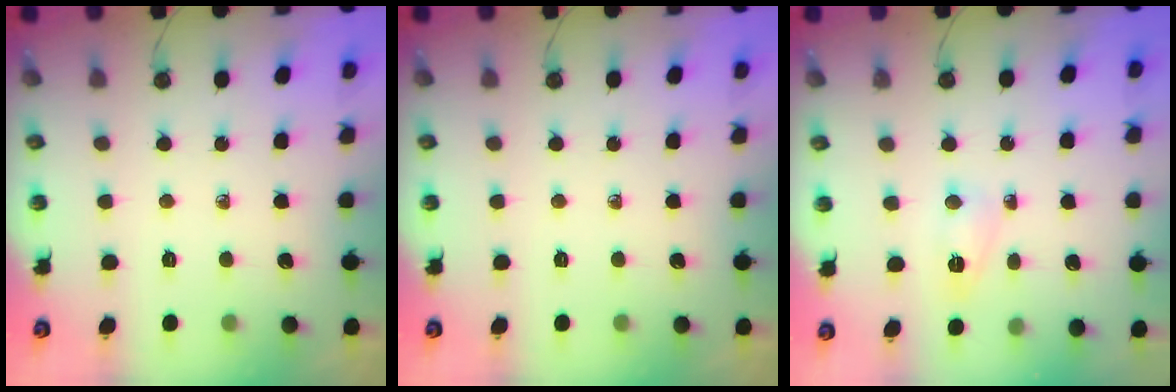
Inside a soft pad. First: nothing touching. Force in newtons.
{"total": 0.0}
{"total": 3.9, "press": 3.9, "slide": 0.7}